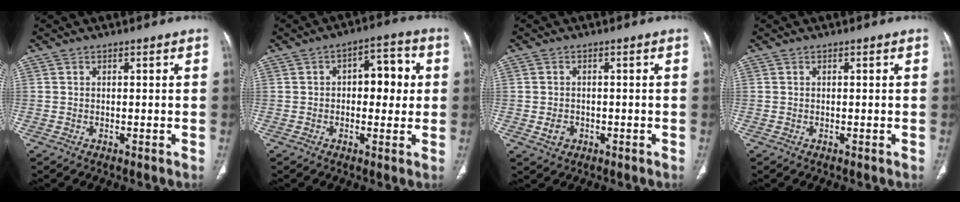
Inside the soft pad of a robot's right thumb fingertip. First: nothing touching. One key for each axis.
{"total": 8.5, "fx": 0.8, "fy": 4.8, "fz": 6.9, "tx": -0.055, "ty": 0.020, "tz": 0.006}
{"total": 2.5, "fx": -0.8, "fy": 2.1, "fz": 1.1, "tx": -0.015, "ty": 0.005, "tz": -0.005}
{"total": 0.0}